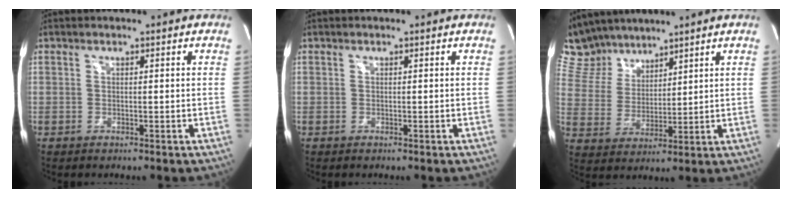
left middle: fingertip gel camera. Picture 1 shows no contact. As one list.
[{"total": 0.0}, {"total": 9.9, "force": [8.9, 4.0, 1.4], "torque": [-0.044, 0.018, 0.190]}]